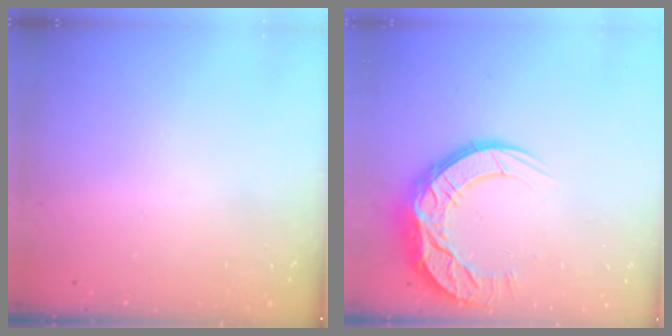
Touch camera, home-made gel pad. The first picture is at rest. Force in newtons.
{"total": 14.8, "press": 14.8, "slide": 1.0}